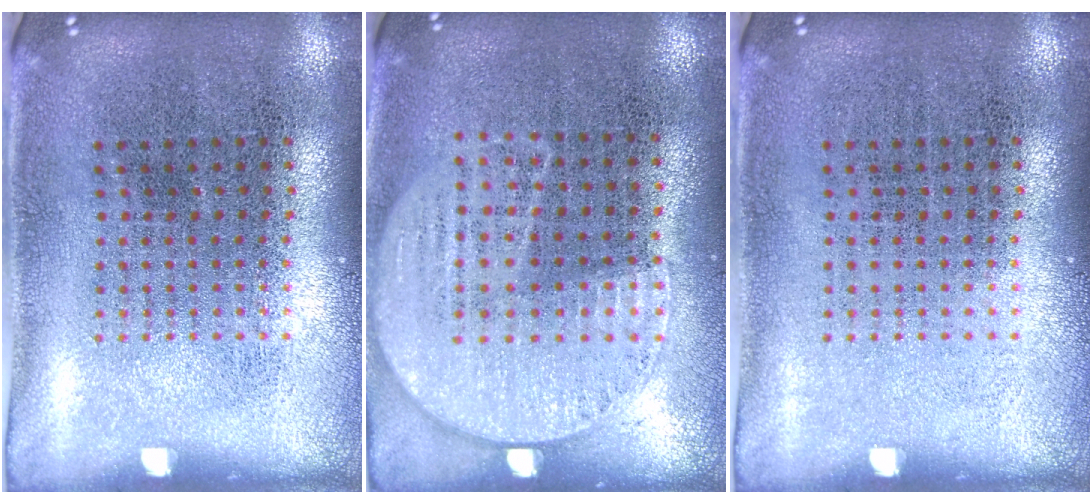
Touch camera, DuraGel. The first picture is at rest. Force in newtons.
{"total": 1.2, "press": 1.0, "slide": 0.6}
{"total": 0.0}